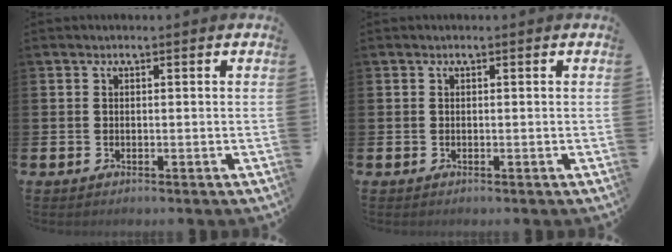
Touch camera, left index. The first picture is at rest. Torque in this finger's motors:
{"motor_torque": [0.00, 0.00, 0.00, 0.00]}